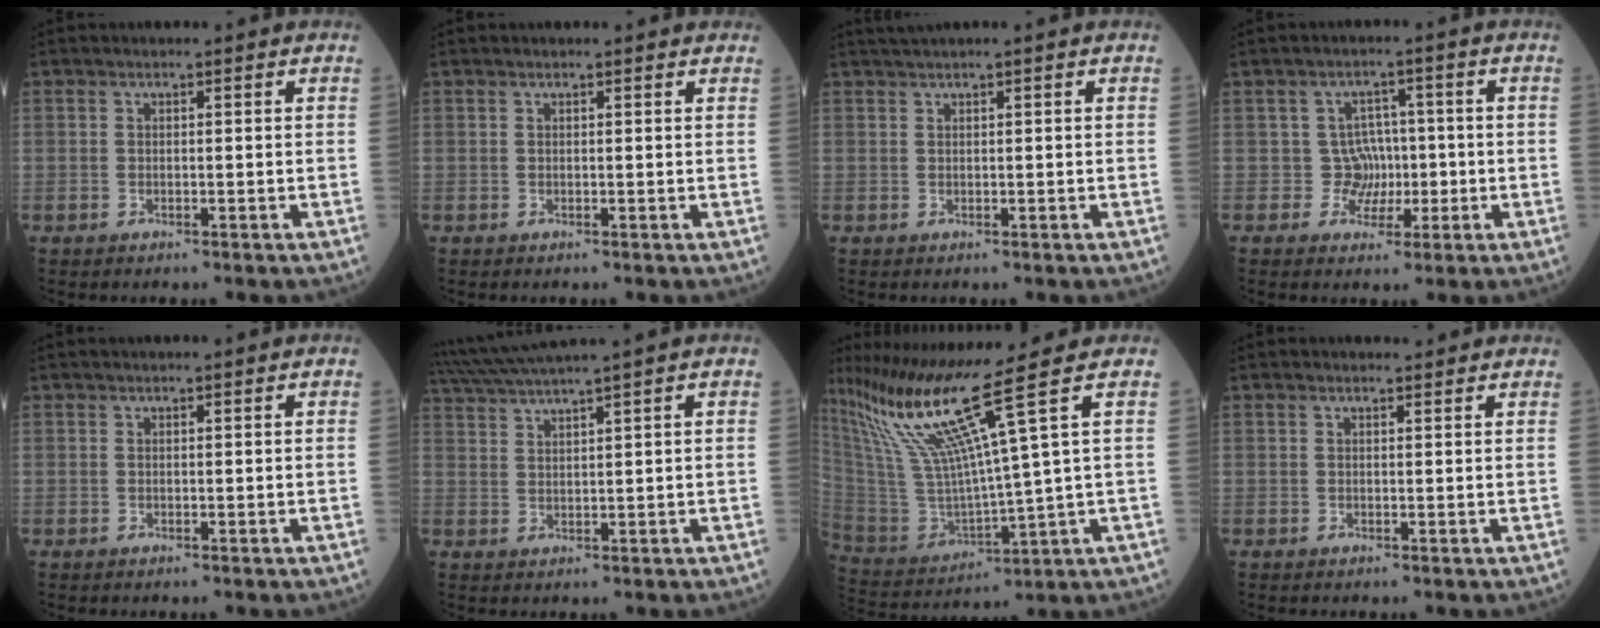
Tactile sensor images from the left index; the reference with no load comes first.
{"total": 1.3, "force": [1.2, 0.2, 0.5], "torque": [-0.009, 0.011, 0.009]}
{"total": 1.6, "force": [1.1, -0.3, 1.1], "torque": [-0.024, 0.013, 0.026]}
{"total": 4.0, "force": [-0.6, 3.9, 0.4], "torque": [0.009, 0.009, -0.010]}
{"total": 0.0}
{"total": 6.0, "force": [5.0, -1.9, 2.7], "torque": [-0.058, 0.012, 0.099]}
{"total": 15.0, "force": [9.4, -3.1, 11.3], "torque": [-0.220, -0.006, 0.188]}
{"total": 1.2, "force": [1.2, 0.1, 0.1], "torque": [-0.005, 0.003, 0.016]}